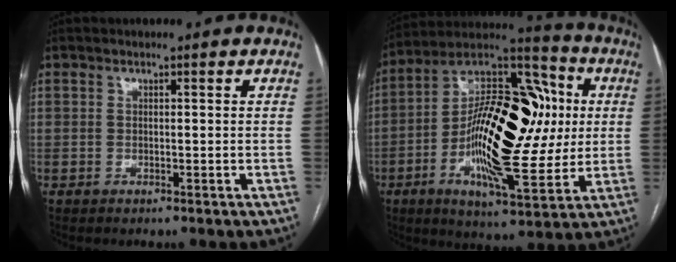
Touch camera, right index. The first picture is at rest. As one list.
[{"total": 24.1, "force": [-0.1, 8.6, 22.6], "torque": [-0.404, 0.029, -0.008]}]